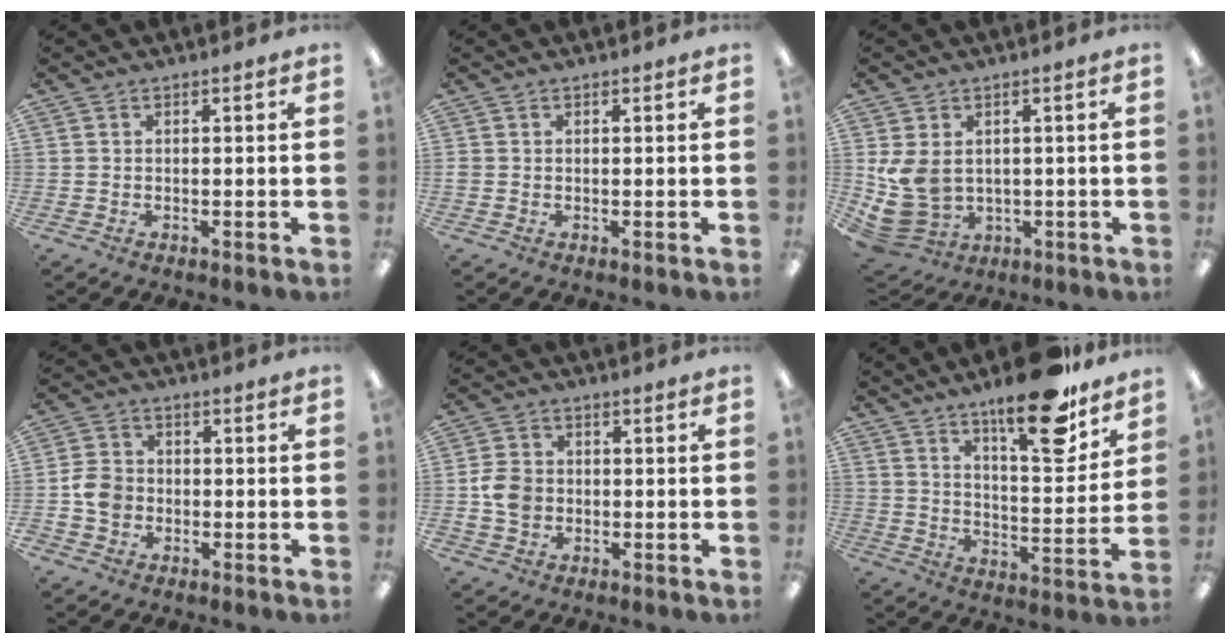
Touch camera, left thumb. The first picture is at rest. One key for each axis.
{"total": 0.7, "fx": -0.1, "fy": 0.6, "fz": 0.2, "tx": -0.003, "ty": 0.004, "tz": -0.003}
{"total": 9.6, "fx": 0.9, "fy": 7.7, "fz": 5.6, "tx": -0.147, "ty": -0.019, "tz": 0.022}
{"total": 6.1, "fx": -1.7, "fy": 5.2, "fz": 2.8, "tx": -0.061, "ty": 0.011, "tz": -0.030}
{"total": 6.7, "fx": -1.0, "fy": 5.6, "fz": 3.5, "tx": -0.070, "ty": 0.008, "tz": -0.018}
{"total": 18.5, "fx": 13.7, "fy": 5.2, "fz": 11.2, "tx": -0.163, "ty": -0.089, "tz": 0.221}